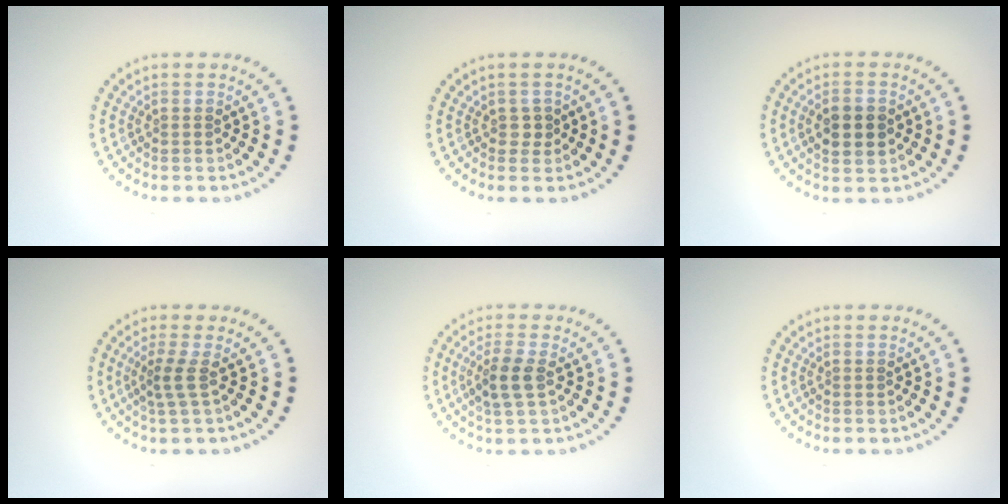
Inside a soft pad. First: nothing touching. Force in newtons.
{"total": 0.8, "press": 0.8, "slide": 0.2}
{"total": 3.0, "press": 3.0, "slide": 0.2}
{"total": 1.8, "press": 1.2, "slide": 1.4}
{"total": 2.4, "press": 2.3, "slide": 0.8}
{"total": 0.0}